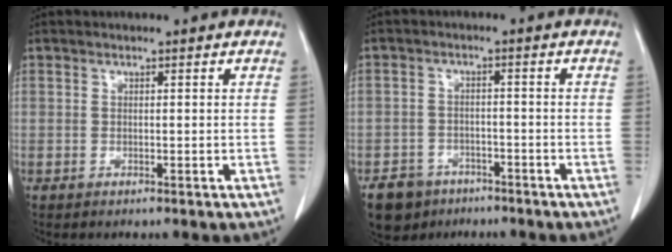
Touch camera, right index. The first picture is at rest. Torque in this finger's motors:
{"motor_torque": [-0.28, -0.17, -0.94, -0.21]}